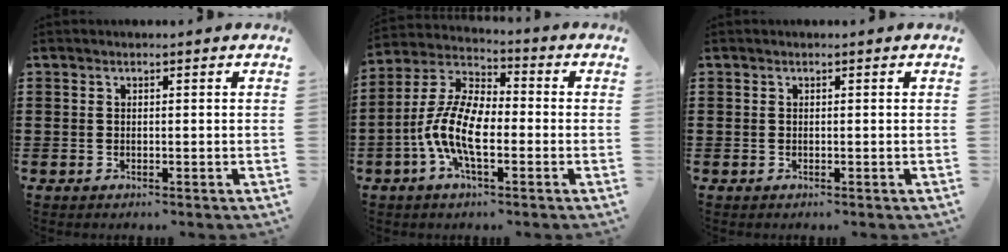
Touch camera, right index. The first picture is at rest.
{"total": 10.4, "force": [-3.0, 4.3, 8.9], "torque": [-0.219, -0.010, -0.065]}
{"total": 0.0}